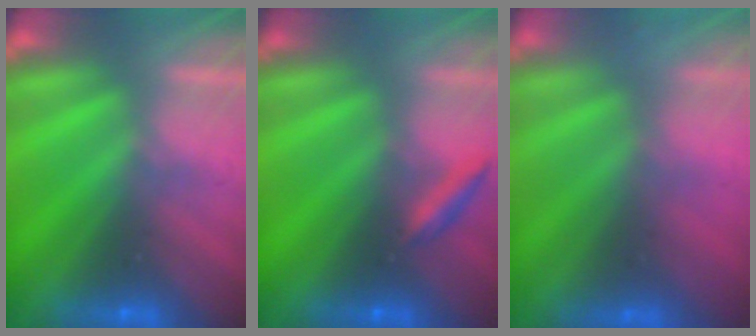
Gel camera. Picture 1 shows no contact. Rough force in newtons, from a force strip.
{"total": 2.1}
{"total": 8.5}